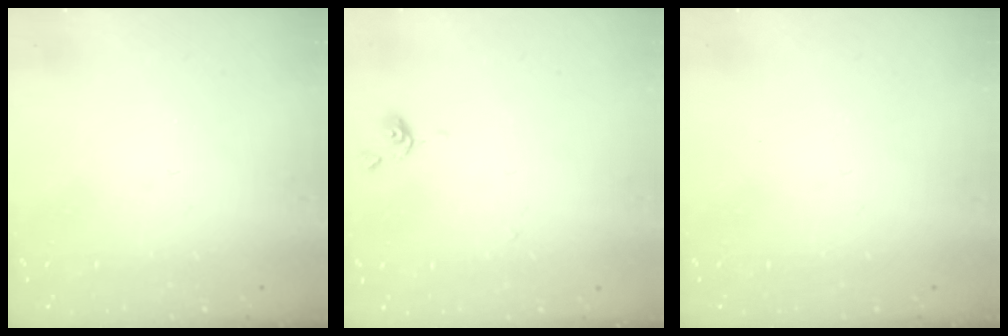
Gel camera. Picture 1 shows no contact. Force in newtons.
{"total": 0.0}
{"total": 0.0}